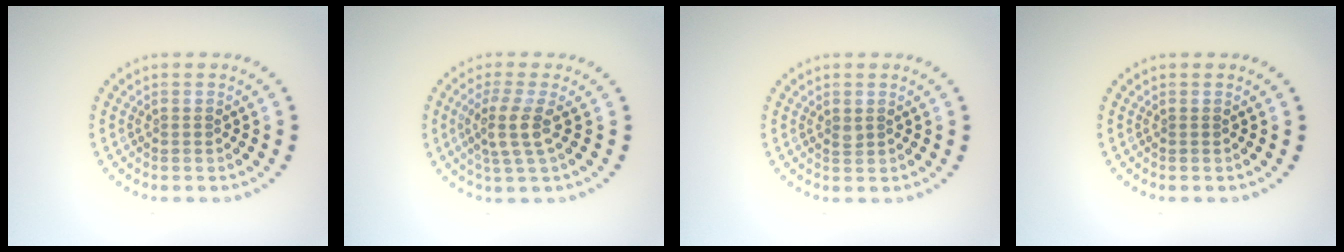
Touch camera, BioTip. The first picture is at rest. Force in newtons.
{"total": 2.9, "press": 2.3, "slide": 1.8}
{"total": 0.6, "press": 0.6, "slide": 0.2}
{"total": 0.0}